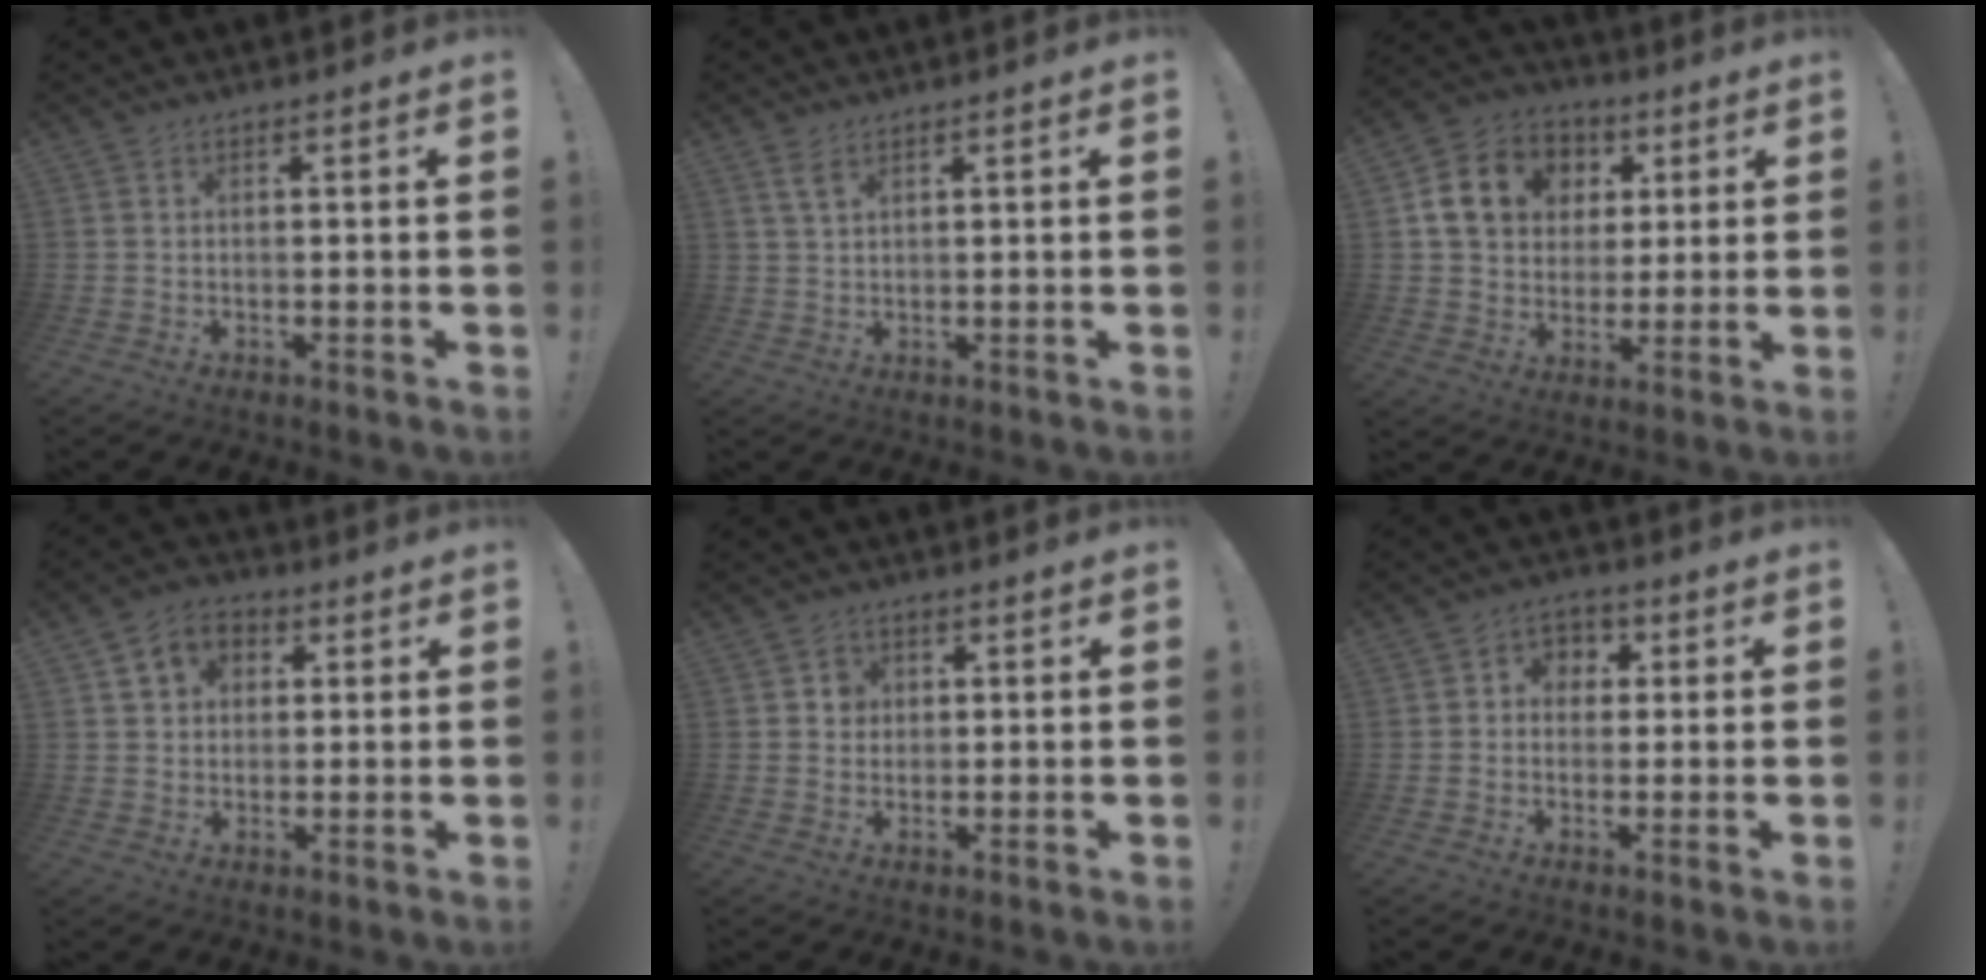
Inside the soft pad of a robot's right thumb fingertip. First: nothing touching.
{"total": 3.6, "force": [2.1, 1.5, 2.4], "torque": [-0.047, -0.005, 0.039]}
{"total": 14.4, "force": [4.6, 12.1, 6.4], "torque": [-0.083, -0.010, 0.098]}
{"total": 7.5, "force": [2.4, 6.3, 3.3], "torque": [-0.054, 0.002, 0.050]}
{"total": 3.6, "force": [0.7, 3.4, 0.9], "torque": [-0.008, -0.001, 0.011]}
{"total": 4.8, "force": [-0.3, 4.6, 1.5], "torque": [-0.016, 0.010, -0.004]}